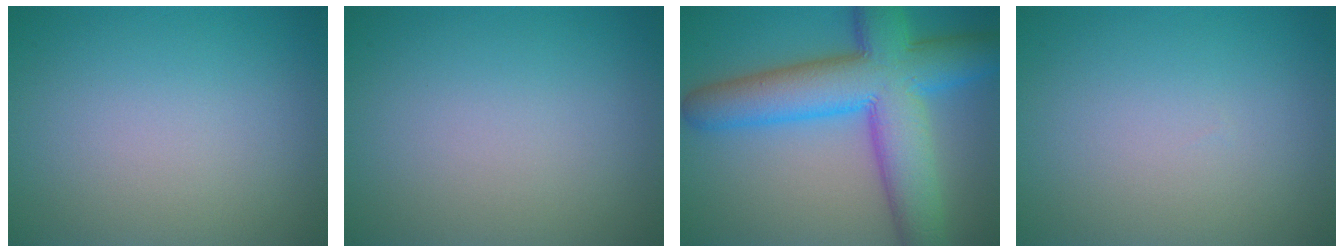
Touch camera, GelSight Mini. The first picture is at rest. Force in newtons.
{"total": 0.0}
{"total": 10.1, "press": 10.1, "slide": 0.3}
{"total": 0.0}